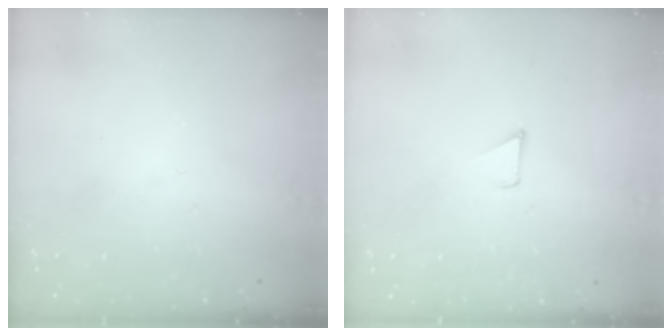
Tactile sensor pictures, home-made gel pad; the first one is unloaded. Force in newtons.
{"total": 2.9, "press": 2.8, "slide": 0.3}